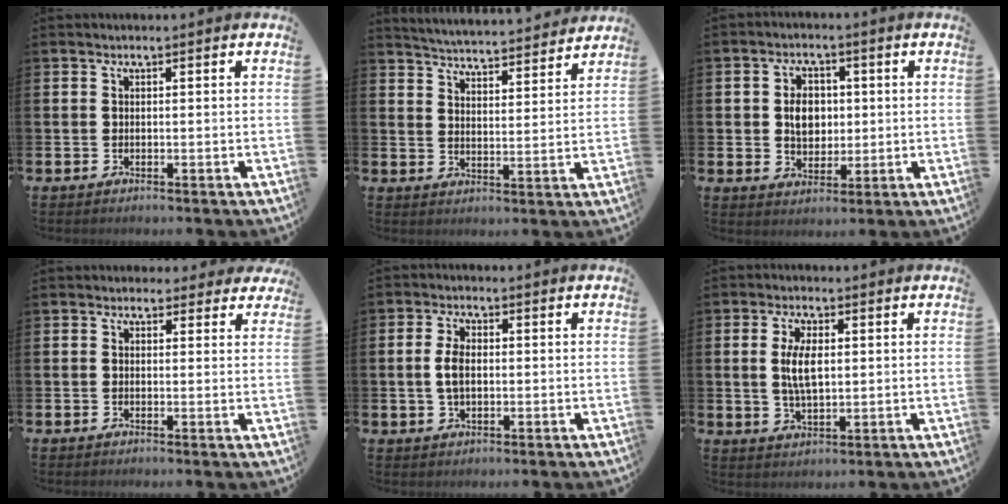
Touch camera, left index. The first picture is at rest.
{"total": 5.2, "force": [5.2, 0.2, 0.1], "torque": [-0.016, -0.046, 0.088]}
{"total": 4.8, "force": [0.8, 3.7, 2.9], "torque": [-0.050, 0.008, 0.007]}
{"total": 1.6, "force": [1.2, 1.0, 0.0], "torque": [0.003, 0.001, 0.020]}
{"total": 3.7, "force": [0.4, 2.2, 2.9], "torque": [-0.043, 0.003, 0.002]}
{"total": 5.2, "force": [1.1, 2.4, 4.5], "torque": [-0.082, 0.005, 0.016]}